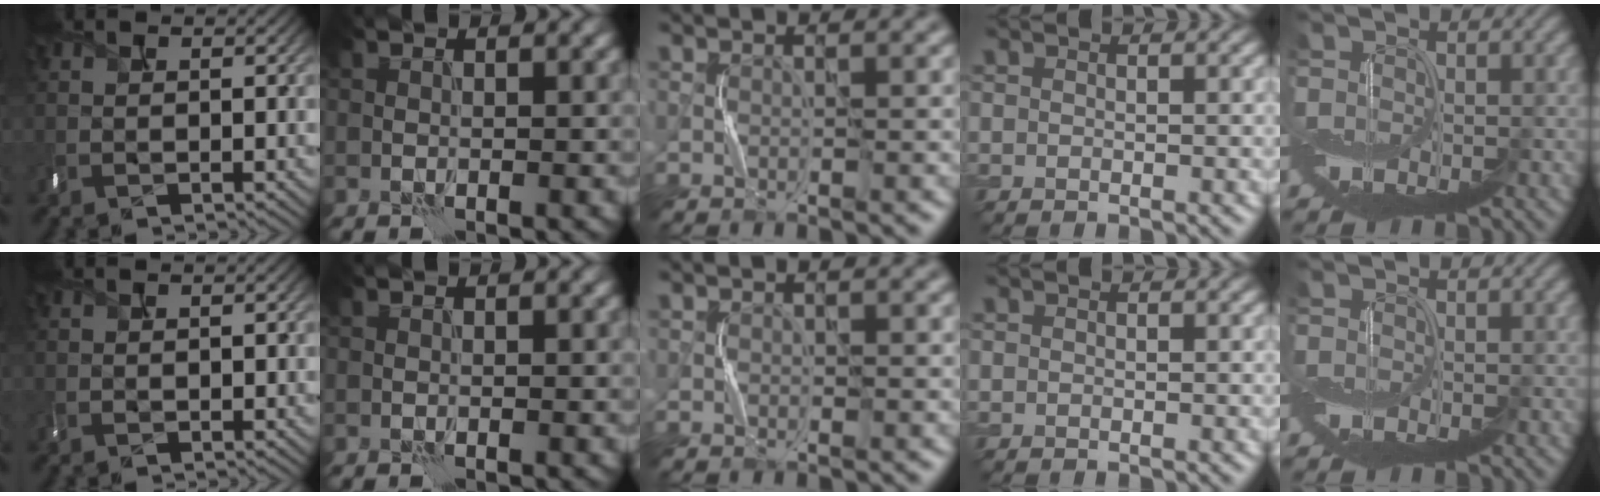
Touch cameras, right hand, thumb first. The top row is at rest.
{"thumb": {"total": 0.6, "force": [0.1, 0.3, 0.5], "torque": [-0.005, -0.006, 0.002]}, "middle": {"total": 0.5, "force": [0.0, 0.3, 0.4], "torque": [-0.004, 0.001, 0.000]}}